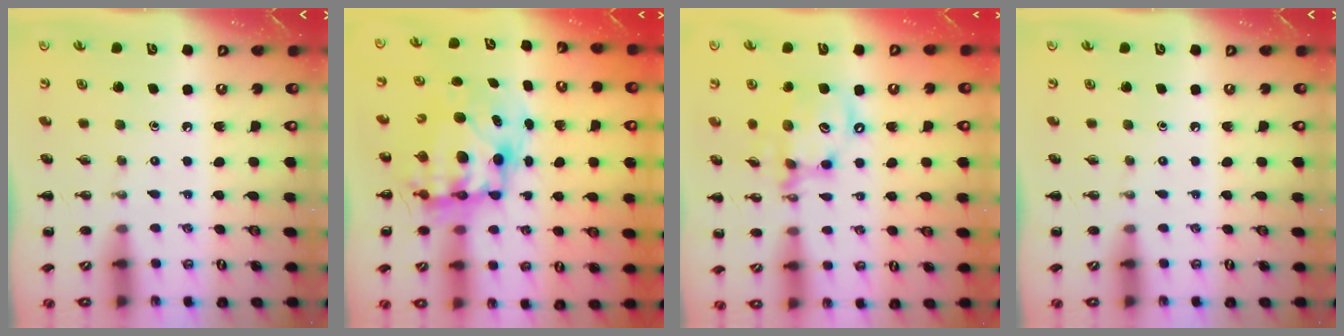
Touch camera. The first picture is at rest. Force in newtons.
{"total": 11.4, "press": 11.0, "slide": 2.9}
{"total": 13.4, "press": 13.1, "slide": 3.2}
{"total": 0.0}